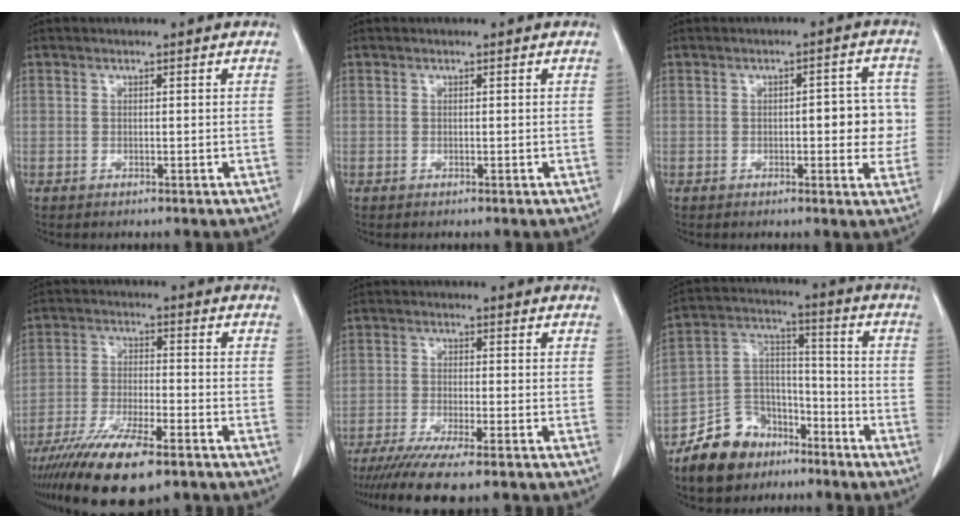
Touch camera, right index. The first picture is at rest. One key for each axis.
{"total": 0.0}
{"total": 6.3, "fx": -0.2, "fy": 2.5, "fz": 5.8, "tx": -0.059, "ty": 0.015, "tz": -0.003}
{"total": 13.8, "fx": -9.8, "fy": 2.7, "fz": 9.4, "tx": -0.179, "ty": -0.034, "tz": -0.169}
{"total": 10.1, "fx": -8.1, "fy": 0.1, "fz": 6.0, "tx": -0.086, "ty": -0.024, "tz": -0.130}
{"total": 11.8, "fx": -8.5, "fy": 7.3, "fz": 3.6, "tx": -0.077, "ty": 0.035, "tz": -0.153}